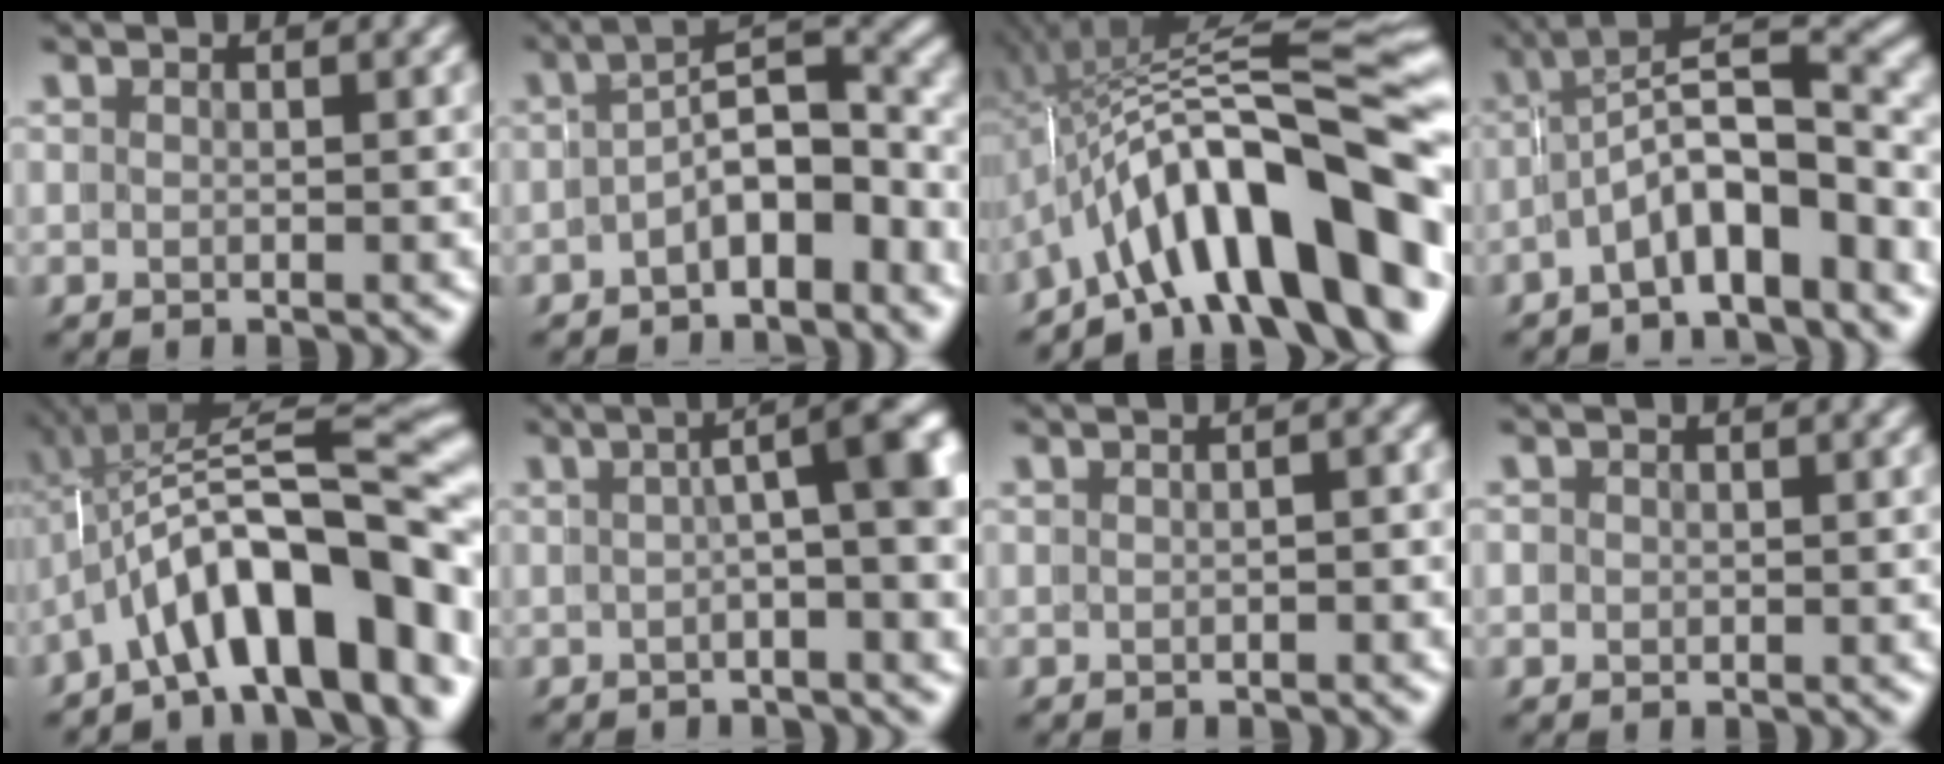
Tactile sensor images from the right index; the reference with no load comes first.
{"total": 7.0, "force": [-2.3, 3.1, 5.8], "torque": [-0.059, -0.004, -0.032]}
{"total": 15.3, "force": [-2.5, 6.1, 13.8], "torque": [-0.216, 0.008, -0.031]}
{"total": 9.0, "force": [-3.1, 4.5, 7.2], "torque": [-0.095, -0.007, -0.047]}
{"total": 11.0, "force": [-2.4, 4.3, 9.8], "torque": [-0.158, 0.002, -0.033]}
{"total": 5.4, "force": [0.3, 0.7, 5.4], "torque": [-0.053, 0.010, 0.005]}
{"total": 1.0, "force": [-0.6, 0.5, 0.6], "torque": [-0.001, 0.009, -0.014]}
{"total": 1.1, "force": [-0.2, 1.1, 0.1], "torque": [-0.006, -0.003, -0.007]}